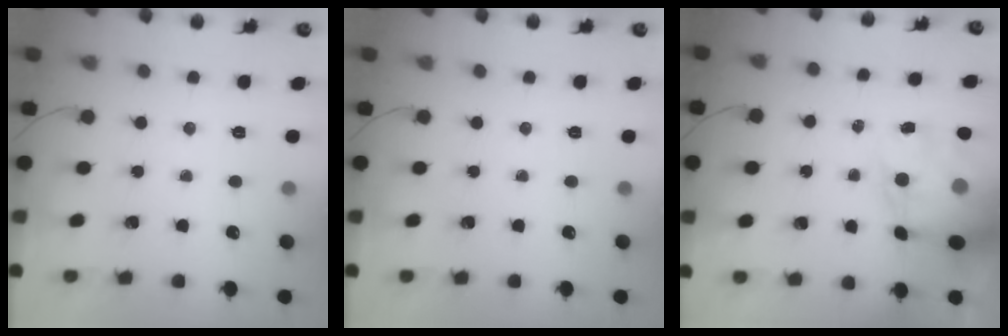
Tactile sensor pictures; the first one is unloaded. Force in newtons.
{"total": 0.0}
{"total": 14.9, "press": 14.4, "slide": 3.7}